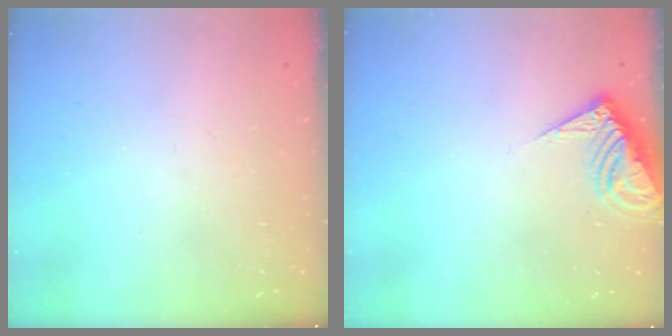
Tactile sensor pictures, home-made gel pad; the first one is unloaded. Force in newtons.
{"total": 9.3, "press": 9.2, "slide": 1.1}